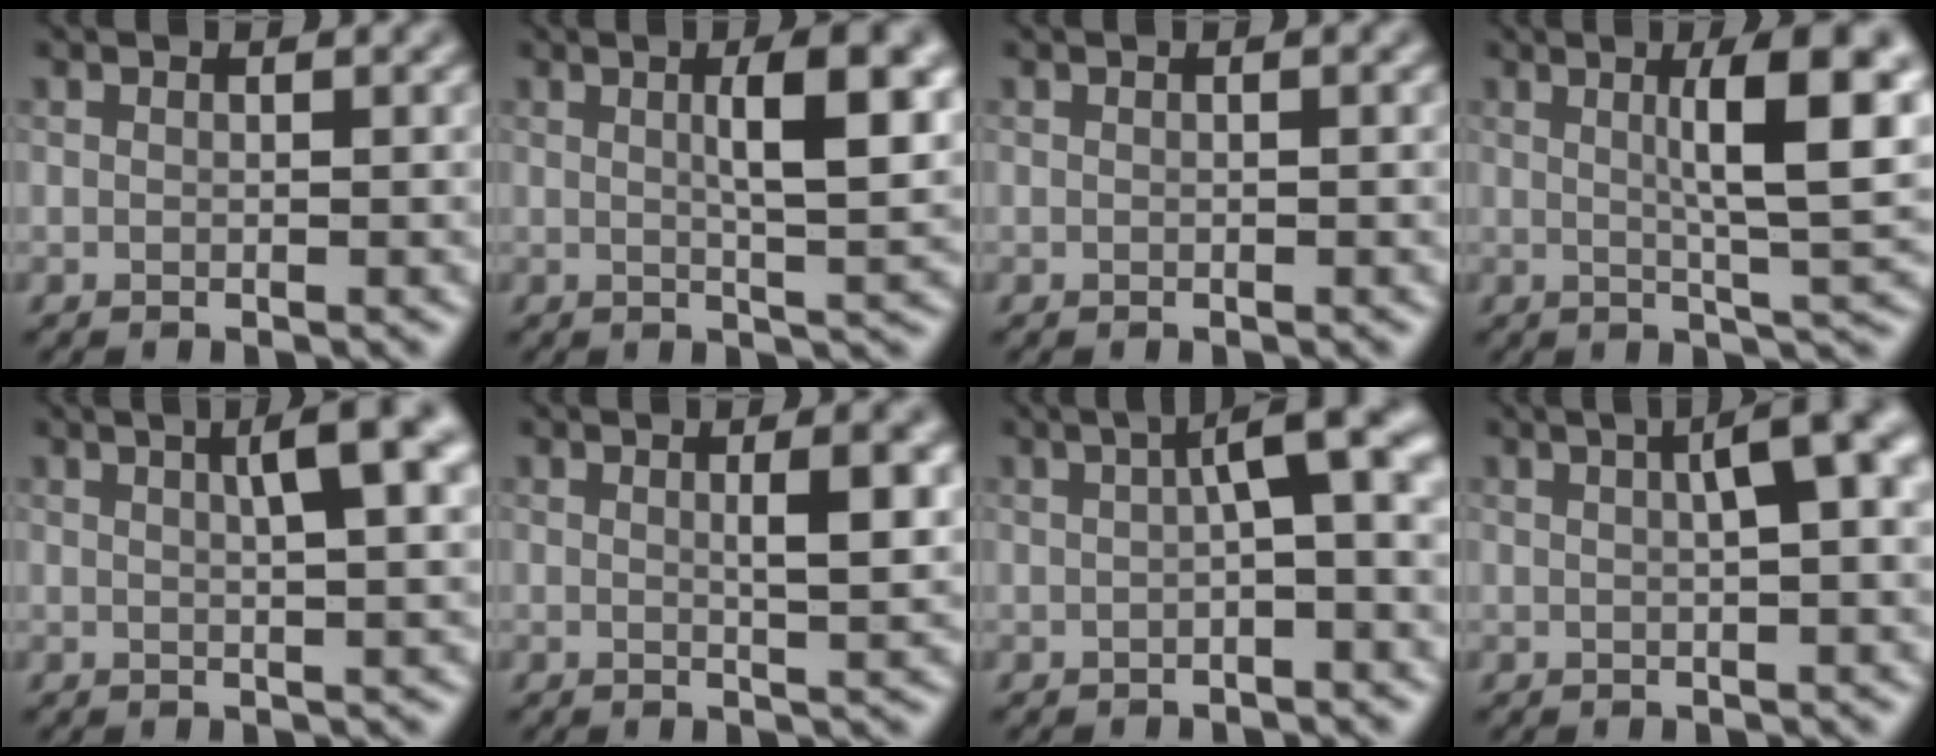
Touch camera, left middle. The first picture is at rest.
{"total": 6.0, "force": [1.3, 1.4, 5.7], "torque": [-0.075, 0.008, 0.019]}
{"total": 0.0}
{"total": 8.3, "force": [1.9, 1.6, 8.0], "torque": [-0.105, 0.006, 0.030]}
{"total": 5.6, "force": [2.0, 1.2, 5.1], "torque": [-0.063, 0.012, 0.025]}
{"total": 3.4, "force": [0.7, 0.8, 3.2], "torque": [-0.042, 0.002, 0.009]}
{"total": 4.7, "force": [0.6, 0.9, 4.6], "torque": [-0.068, 0.019, 0.002]}
{"total": 5.3, "force": [1.3, 1.2, 4.9], "torque": [-0.061, 0.019, 0.015]}